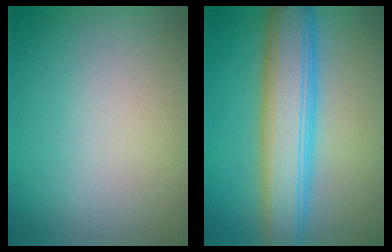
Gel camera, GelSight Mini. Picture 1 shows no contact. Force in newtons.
{"total": 6.9, "press": 6.9, "slide": 0.1}